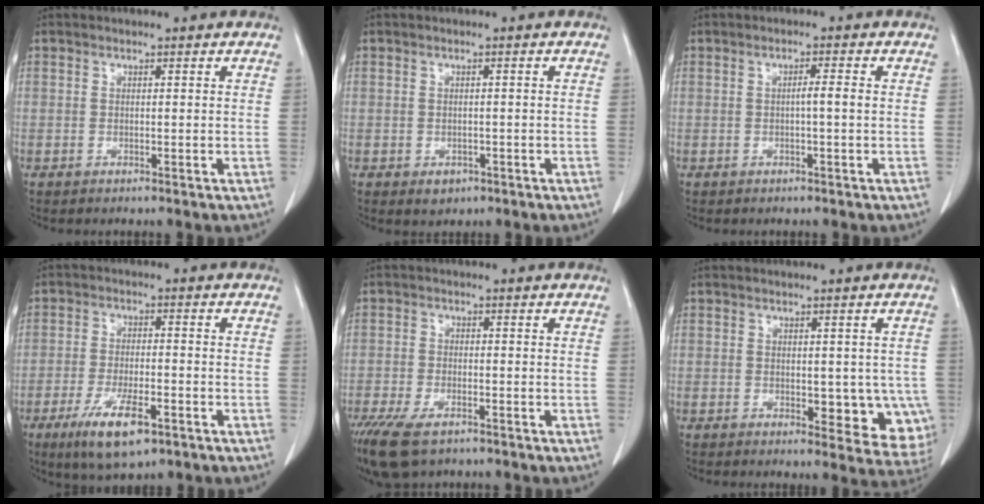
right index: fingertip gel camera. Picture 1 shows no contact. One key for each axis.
{"total": 1.9, "fx": -1.0, "fy": 1.3, "fz": 0.9, "tx": -0.009, "ty": 0.001, "tz": -0.003}
{"total": 1.7, "fx": -0.1, "fy": -0.3, "fz": 1.7, "tx": -0.029, "ty": 0.002, "tz": -0.001}
{"total": 9.2, "fx": -5.1, "fy": 2.3, "fz": 7.3, "tx": -0.140, "ty": -0.017, "tz": -0.079}
{"total": 9.1, "fx": -6.4, "fy": 3.4, "fz": 5.5, "tx": -0.107, "ty": -0.017, "tz": -0.105}
{"total": 8.7, "fx": -2.0, "fy": 4.9, "fz": 6.9, "tx": -0.063, "ty": -0.003, "tz": -0.016}